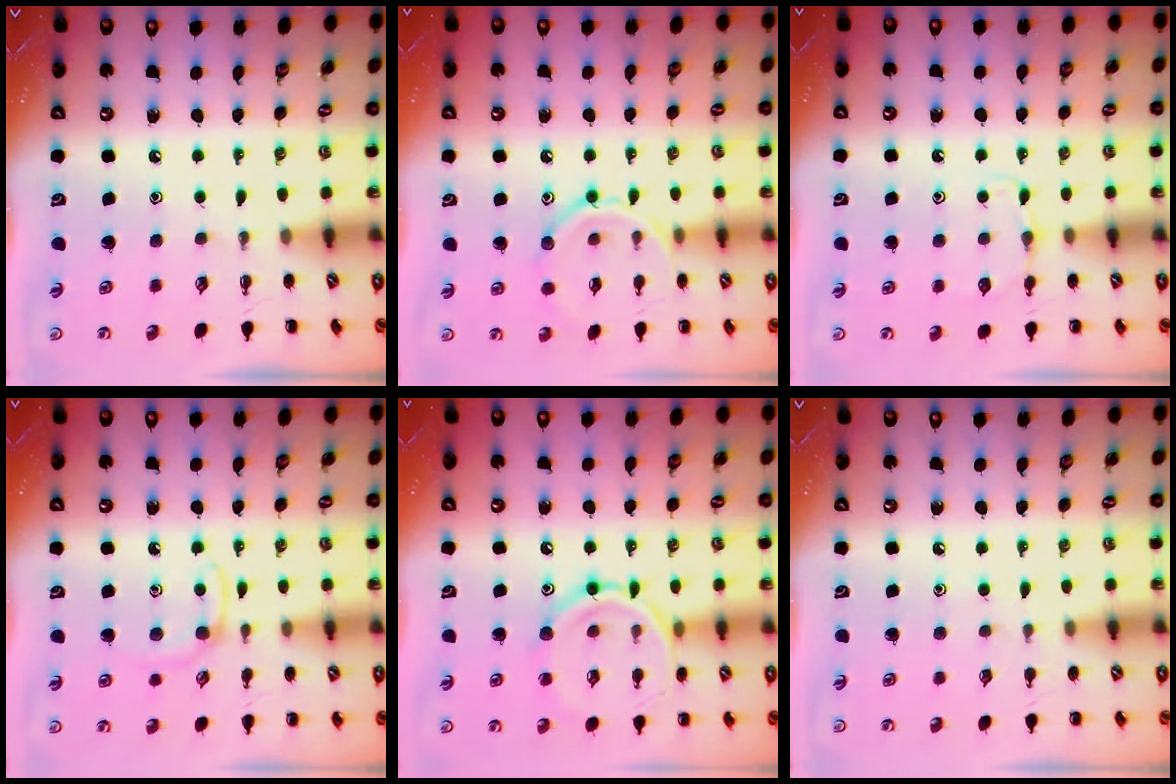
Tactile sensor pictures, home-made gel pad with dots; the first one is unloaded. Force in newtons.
{"total": 9.8, "press": 9.7, "slide": 0.8}
{"total": 4.9, "press": 4.8, "slide": 1.3}
{"total": 4.6, "press": 4.4, "slide": 1.4}
{"total": 13.0, "press": 12.9, "slide": 1.0}
{"total": 3.8, "press": 3.6, "slide": 1.3}